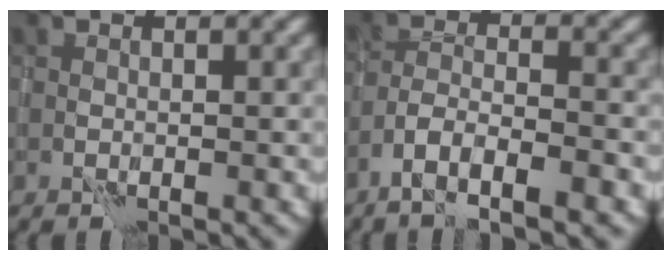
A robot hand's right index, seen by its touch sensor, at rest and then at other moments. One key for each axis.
{"total": 5.5, "fx": -3.7, "fy": 1.1, "fz": 3.9, "tx": -0.072, "ty": 0.005, "tz": -0.067}